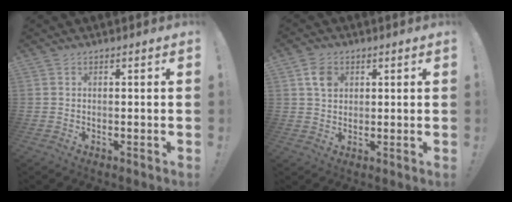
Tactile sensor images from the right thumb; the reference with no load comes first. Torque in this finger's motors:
{"motor_torque": [0.40, 0.55, 0.40, -0.20, 0.00]}